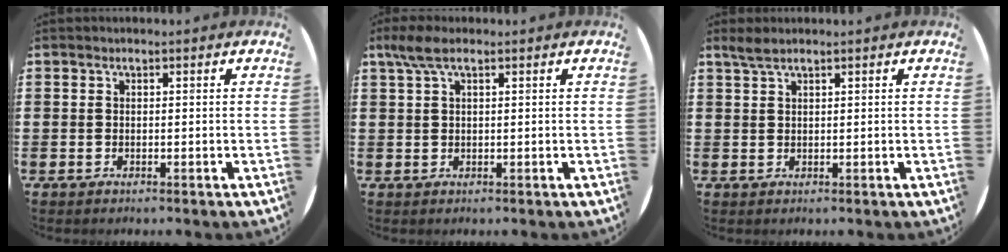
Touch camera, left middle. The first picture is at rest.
{"total": 2.8, "force": [1.7, 0.7, 2.1], "torque": [-0.046, 0.005, 0.030]}
{"total": 1.6, "force": [1.4, 0.2, 0.8], "torque": [-0.018, 0.002, 0.025]}